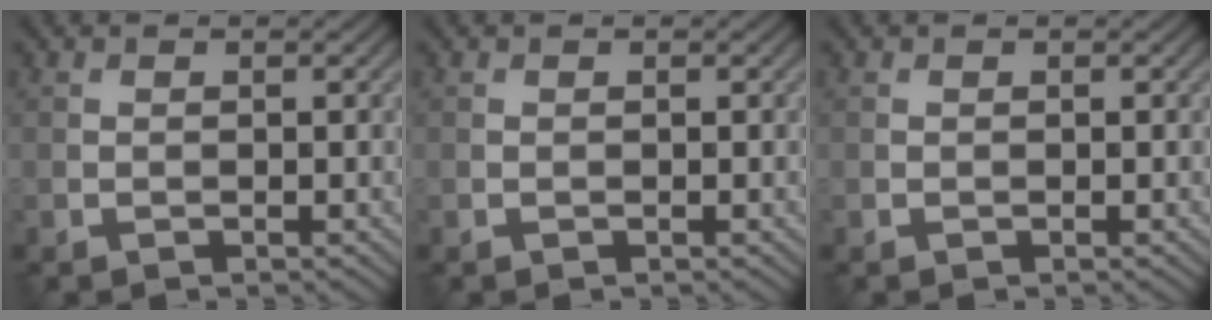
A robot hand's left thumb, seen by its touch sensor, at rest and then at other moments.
{"total": 0.0}
{"total": 0.0}